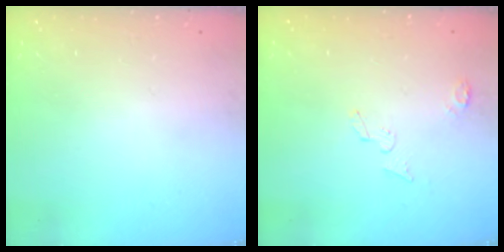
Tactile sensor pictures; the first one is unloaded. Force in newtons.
{"total": 4.2, "press": 4.2, "slide": 0.3}